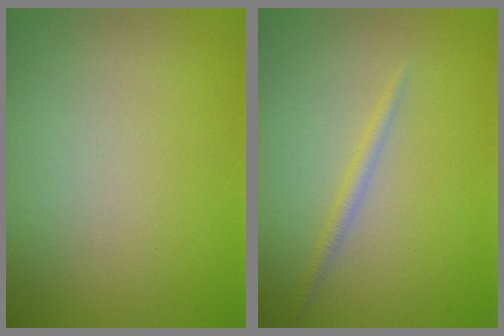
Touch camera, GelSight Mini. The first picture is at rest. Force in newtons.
{"total": 1.1, "press": 1.1, "slide": 0.0}